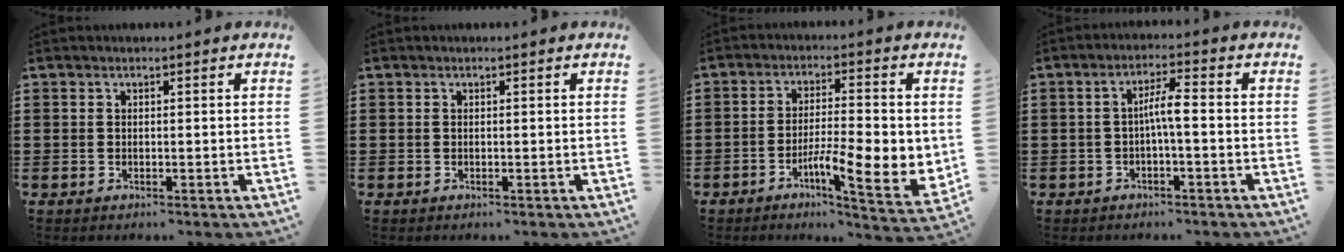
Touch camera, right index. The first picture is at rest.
{"total": 0.0}
{"total": 9.4, "force": [-2.2, 2.7, 8.8], "torque": [-0.136, -0.014, -0.035]}
{"total": 3.7, "force": [-0.6, 0.4, 3.6], "torque": [-0.068, 0.005, -0.015]}